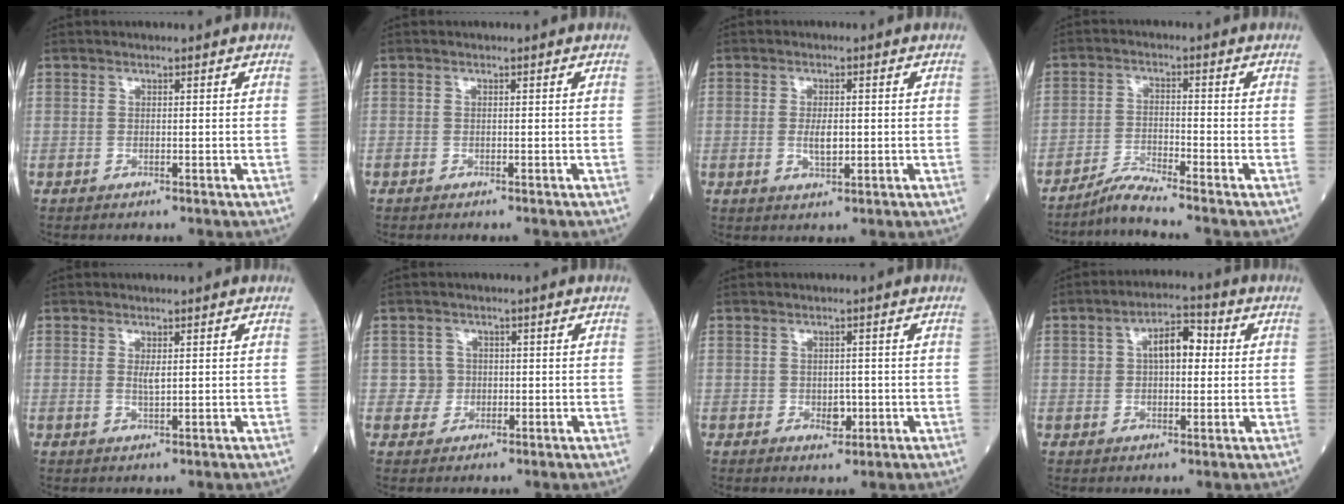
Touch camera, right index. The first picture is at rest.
{"total": 0.7, "force": [-0.7, 0.0, 0.2], "torque": [0.000, 0.000, -0.013]}
{"total": 3.1, "force": [-0.2, 1.2, 2.9], "torque": [-0.051, -0.002, -0.001]}
{"total": 4.6, "force": [-4.2, -1.5, 1.1], "torque": [-0.026, -0.024, -0.085]}
{"total": 1.3, "force": [0.5, 0.2, 1.2], "torque": [-0.025, -0.004, 0.010]}
{"total": 2.6, "force": [-0.1, 2.6, 0.0], "torque": [0.010, 0.007, -0.003]}
{"total": 2.3, "force": [-0.5, 1.6, 1.7], "torque": [-0.021, 0.001, -0.003]}
{"total": 6.7, "force": [1.3, 3.3, 5.7], "torque": [-0.094, 0.025, 0.019]}